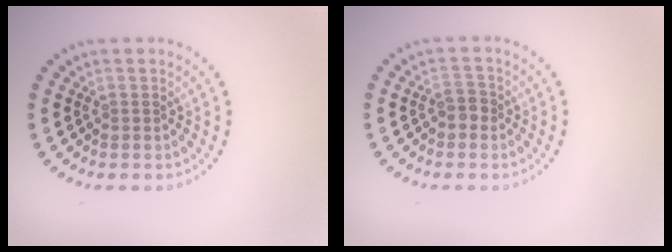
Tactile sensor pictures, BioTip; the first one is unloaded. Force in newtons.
{"total": 1.4, "press": 1.4, "slide": 0.4}